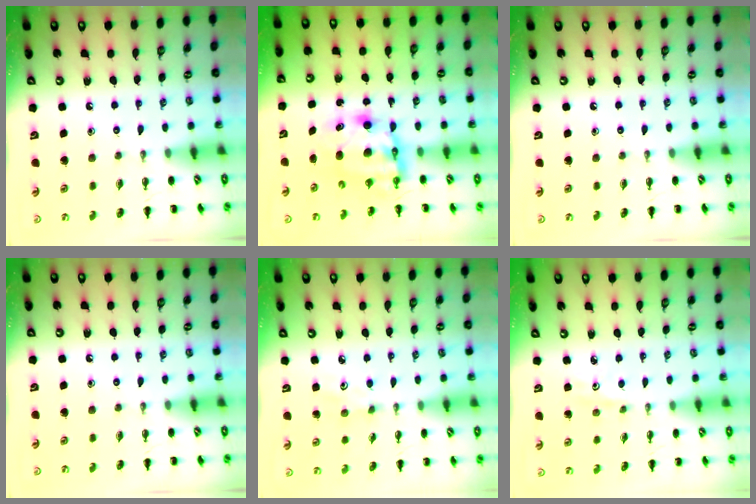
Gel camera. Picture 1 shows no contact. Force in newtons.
{"total": 6.9, "press": 6.6, "slide": 1.9}
{"total": 0.0}
{"total": 0.0}
{"total": 2.6, "press": 2.5, "slide": 0.7}
{"total": 2.0, "press": 1.9, "slide": 0.7}